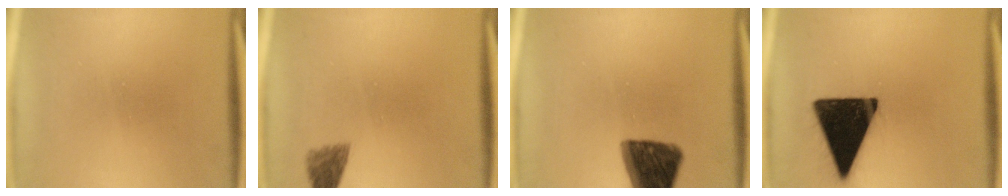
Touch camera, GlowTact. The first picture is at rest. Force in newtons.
{"total": 2.0}
{"total": 12.8}
{"total": 18.4}